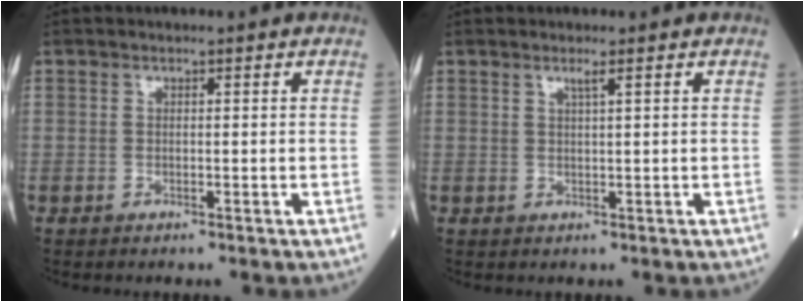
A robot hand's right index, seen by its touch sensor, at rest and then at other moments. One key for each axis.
{"total": 1.2, "fx": 0.7, "fy": -0.3, "fz": 0.9, "tx": -0.022, "ty": -0.004, "tz": 0.014}